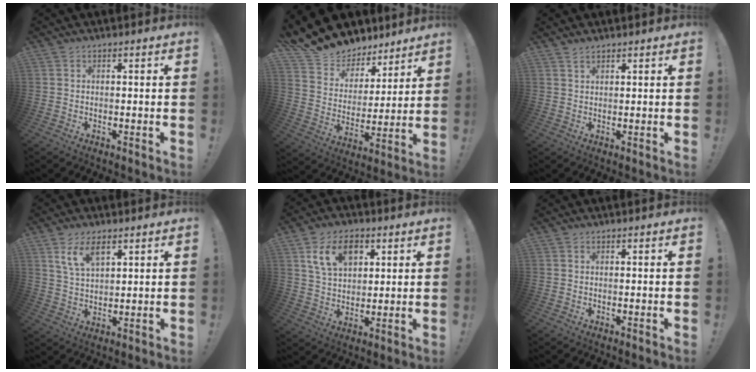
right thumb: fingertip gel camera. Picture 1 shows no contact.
{"total": 12.8, "force": [10.8, 6.5, 2.6], "torque": [-0.073, -0.083, 0.204]}
{"total": 0.7, "force": [0.7, 0.0, 0.1], "torque": [-0.001, -0.001, 0.014]}
{"total": 7.9, "force": [4.7, 3.6, 5.2], "torque": [-0.088, -0.017, 0.086]}
{"total": 11.9, "force": [5.7, 7.7, 7.0], "torque": [-0.105, -0.014, 0.107]}
{"total": 0.0}